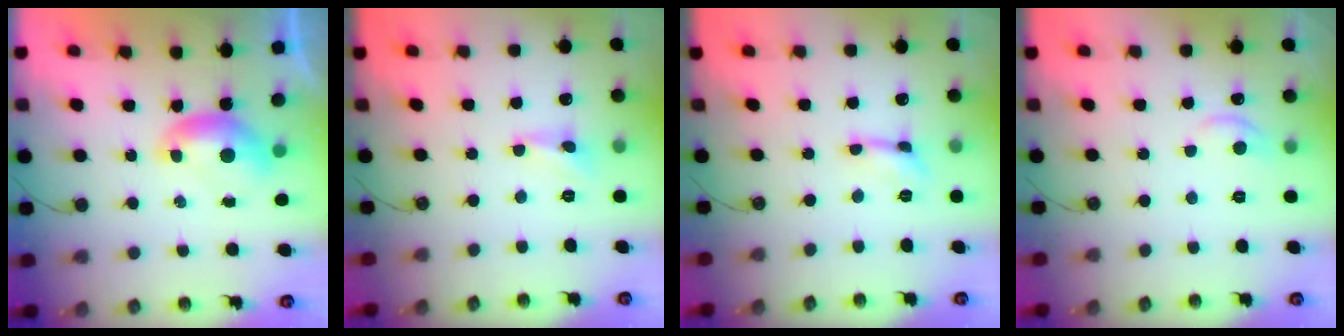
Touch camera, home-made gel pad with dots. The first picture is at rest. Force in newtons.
{"total": 2.4, "press": 2.3, "slide": 0.5}
{"total": 1.1, "press": 1.1, "slide": 0.3}
{"total": 2.2, "press": 2.0, "slide": 0.9}